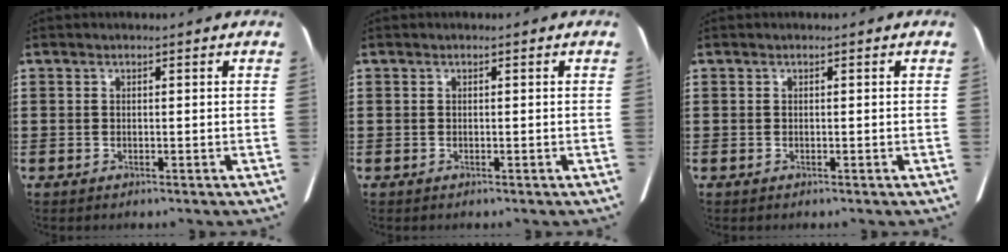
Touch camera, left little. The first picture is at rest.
{"total": 0.0}
{"total": 0.0}